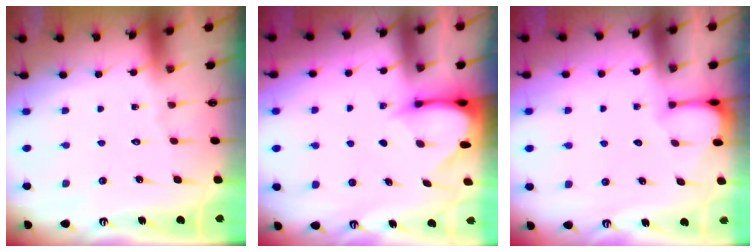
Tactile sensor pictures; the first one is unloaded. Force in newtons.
{"total": 3.3, "press": 3.3, "slide": 0.3}
{"total": 2.0, "press": 2.0, "slide": 0.2}